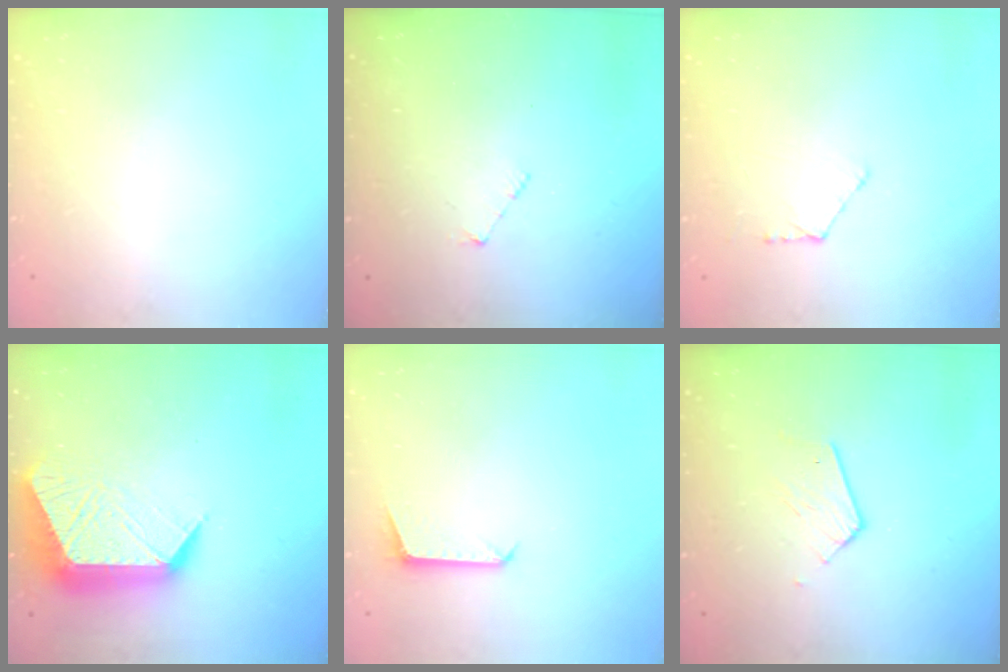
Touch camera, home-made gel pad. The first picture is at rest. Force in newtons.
{"total": 2.6, "press": 2.6, "slide": 0.2}
{"total": 4.0, "press": 3.9, "slide": 0.4}
{"total": 15.5, "press": 15.5, "slide": 1.1}
{"total": 5.8, "press": 5.7, "slide": 0.5}
{"total": 5.3, "press": 5.3, "slide": 0.5}